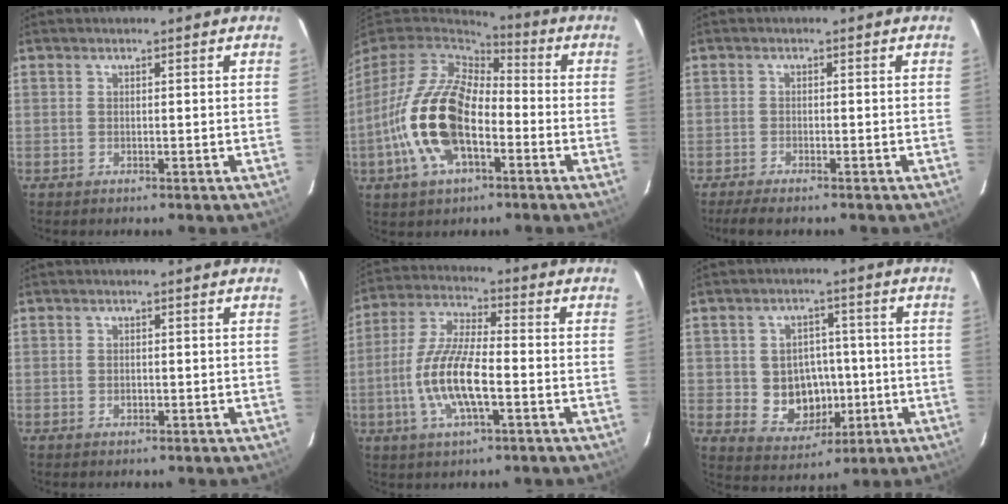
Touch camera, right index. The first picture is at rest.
{"total": 18.3, "force": [-4.7, 9.6, 14.8], "torque": [-0.317, -0.005, -0.090]}
{"total": 3.9, "force": [-3.2, 0.5, 2.2], "torque": [-0.055, -0.014, -0.058]}
{"total": 0.9, "force": [-0.2, 0.7, 0.5], "torque": [-0.009, 0.002, -0.003]}
{"total": 12.9, "force": [-3.4, 3.7, 11.9], "torque": [-0.250, -0.002, -0.068]}
{"total": 9.4, "force": [-1.3, 8.2, 4.5], "torque": [-0.101, 0.009, -0.001]}